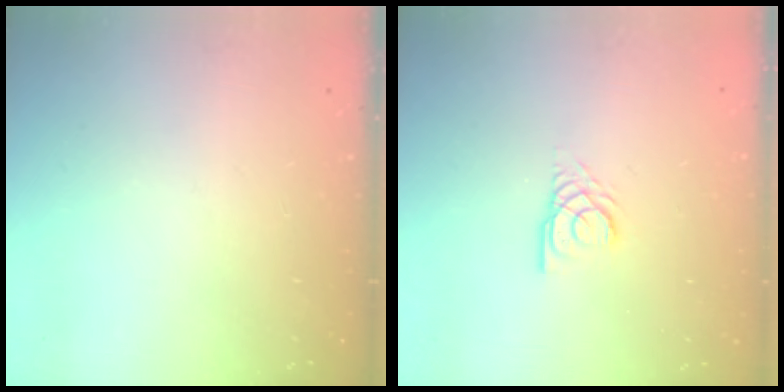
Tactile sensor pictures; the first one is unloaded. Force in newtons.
{"total": 3.1, "press": 3.1, "slide": 0.1}